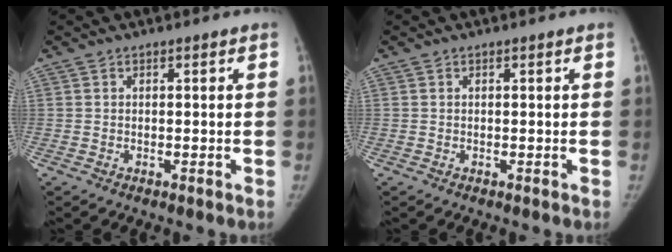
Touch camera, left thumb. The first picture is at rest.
{"total": 0.0}